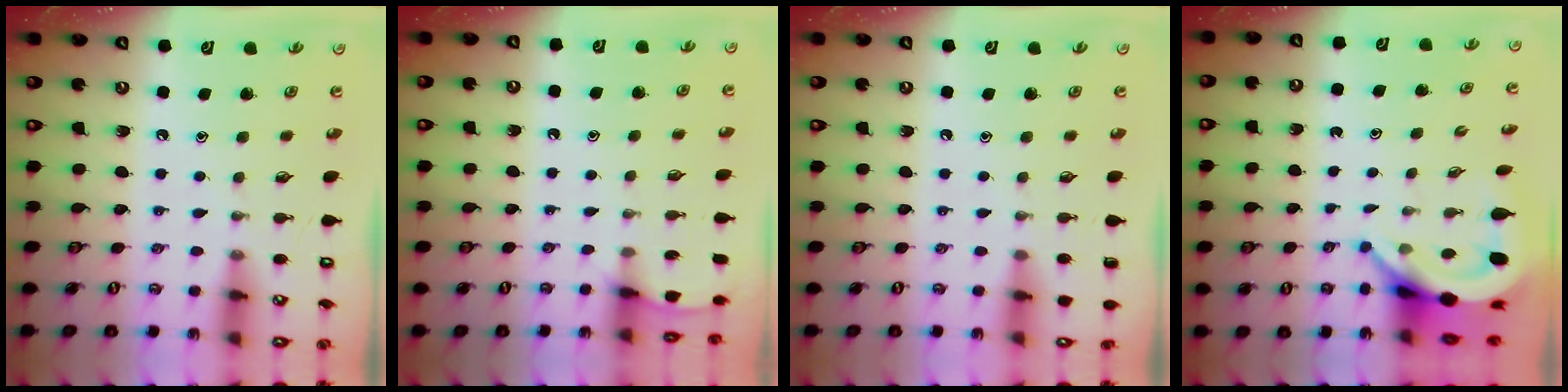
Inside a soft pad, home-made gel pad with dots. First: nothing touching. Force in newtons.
{"total": 3.7, "press": 3.7, "slide": 0.4}
{"total": 0.0}
{"total": 6.6, "press": 6.6, "slide": 0.6}